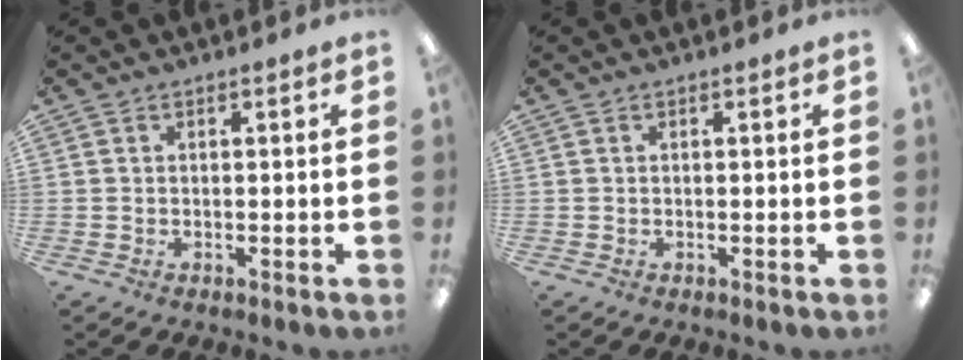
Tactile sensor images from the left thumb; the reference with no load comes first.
{"total": 0.0}